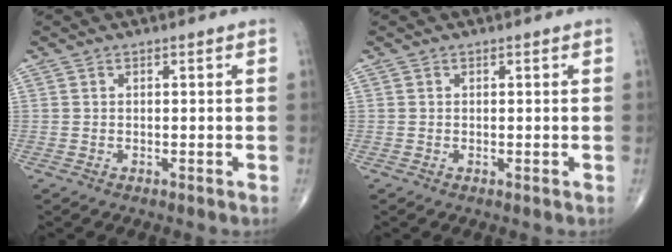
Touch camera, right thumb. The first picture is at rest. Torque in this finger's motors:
{"motor_torque": [0.01, 0.19, -0.08, -0.05, 0.03]}